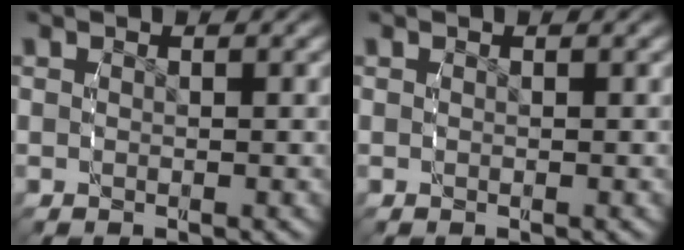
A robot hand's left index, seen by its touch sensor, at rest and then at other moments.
{"total": 0.0}